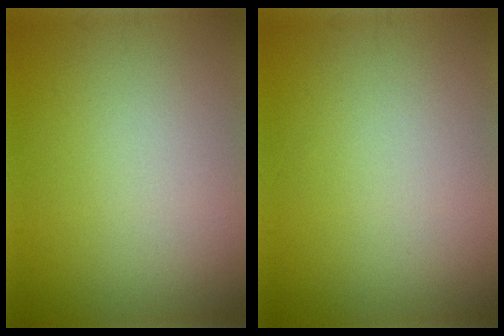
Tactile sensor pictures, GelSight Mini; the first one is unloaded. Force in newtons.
{"total": 0.0}